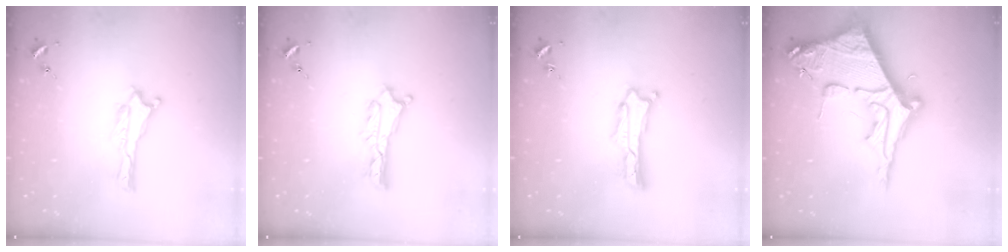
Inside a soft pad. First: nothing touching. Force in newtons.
{"total": 2.7, "press": 2.6, "slide": 0.3}
{"total": 1.4, "press": 1.3, "slide": 0.2}
{"total": 12.1, "press": 12.1, "slide": 1.3}